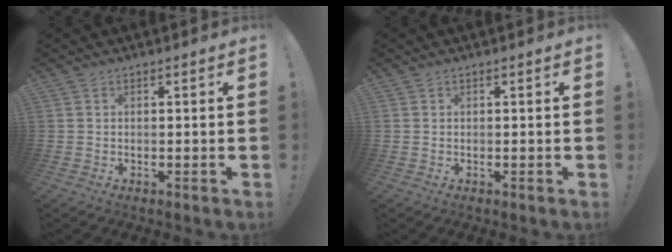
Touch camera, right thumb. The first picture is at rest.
{"total": 0.0}